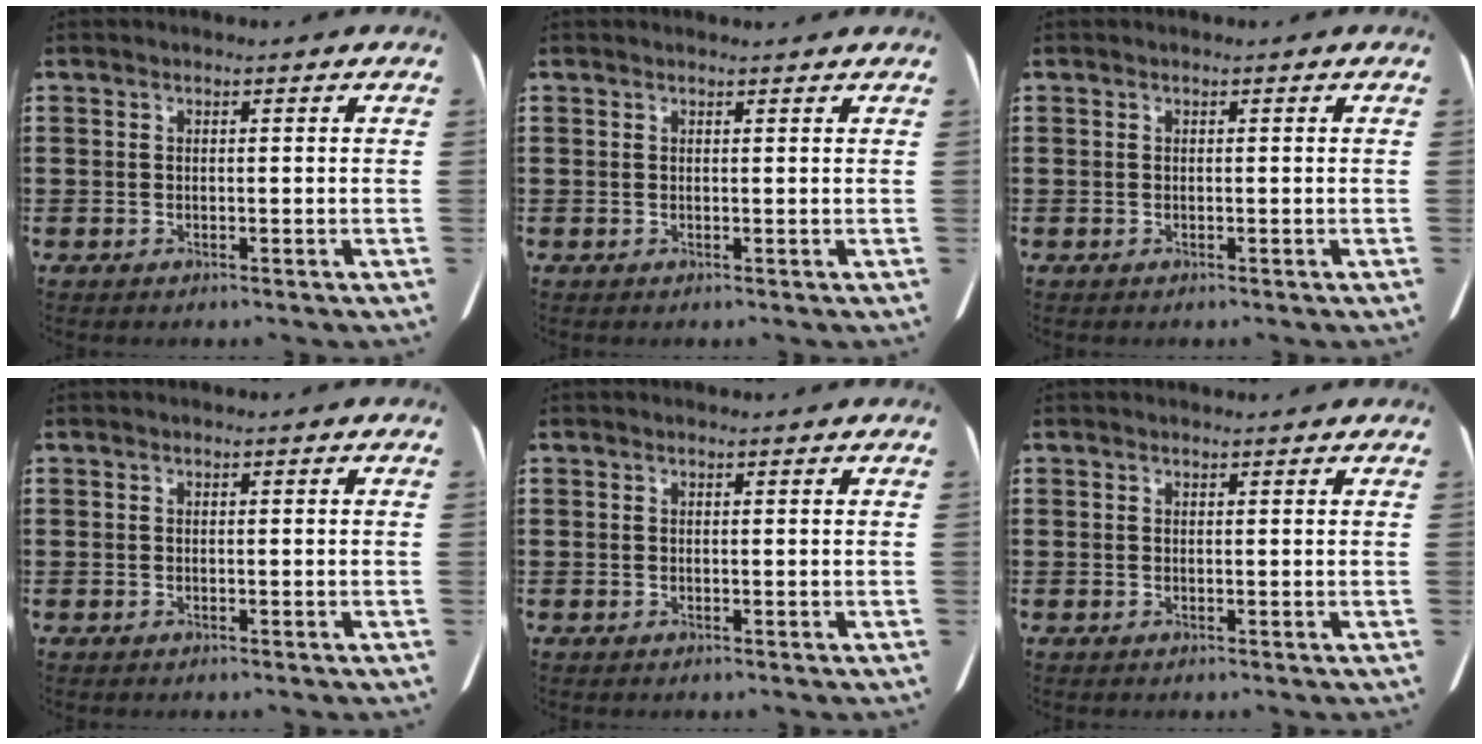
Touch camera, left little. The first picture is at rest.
{"total": 0.5, "force": [0.5, 0.0, 0.2], "torque": [-0.005, 0.001, 0.009]}
{"total": 0.0}
{"total": 0.0}
{"total": 0.0}
{"total": 0.5, "force": [0.5, 0.0, 0.2], "torque": [0.004, -0.001, 0.007]}